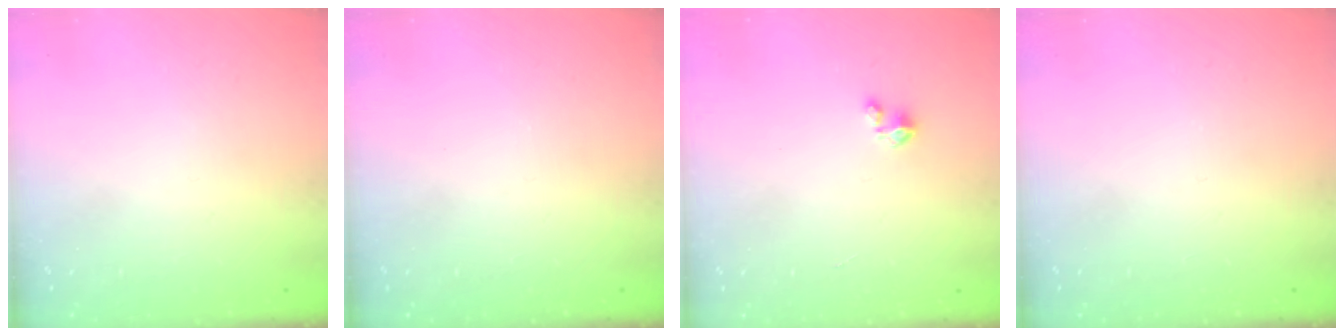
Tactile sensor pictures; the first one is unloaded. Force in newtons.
{"total": 0.0}
{"total": 1.8, "press": 1.8, "slide": 0.1}
{"total": 0.0}